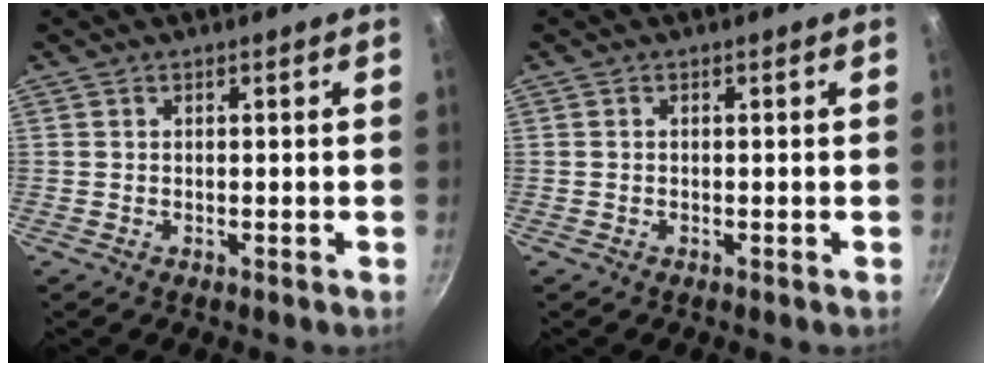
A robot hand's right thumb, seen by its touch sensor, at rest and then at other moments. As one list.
[{"total": 0.0}]